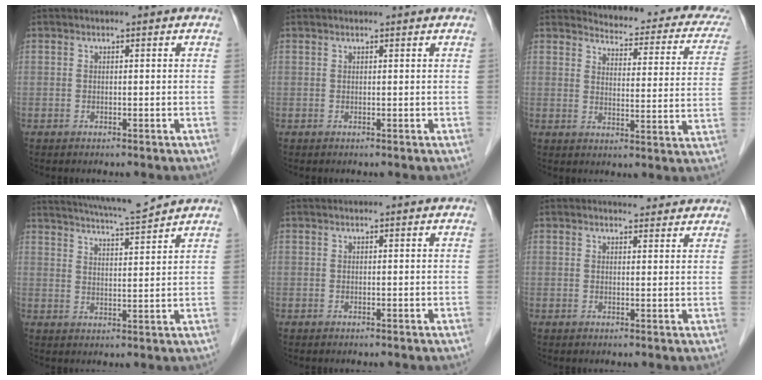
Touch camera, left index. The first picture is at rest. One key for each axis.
{"total": 1.6, "fx": 1.5, "fy": -0.1, "fz": 0.4, "tx": -0.005, "ty": 0.015, "tz": 0.024}
{"total": 17.5, "fx": 16.3, "fy": 4.1, "fz": 5.0, "tx": -0.038, "ty": -0.051, "tz": 0.168}
{"total": 9.8, "fx": 9.2, "fy": -0.8, "fz": 3.4, "tx": -0.065, "ty": 0.004, "tz": 0.142}
{"total": 1.8, "fx": 1.8, "fy": 0.0, "fz": 0.6, "tx": -0.008, "ty": 0.023, "tz": 0.027}
{"total": 5.3, "fx": 4.9, "fy": 1.4, "fz": 1.3, "tx": -0.012, "ty": 0.008, "tz": 0.053}